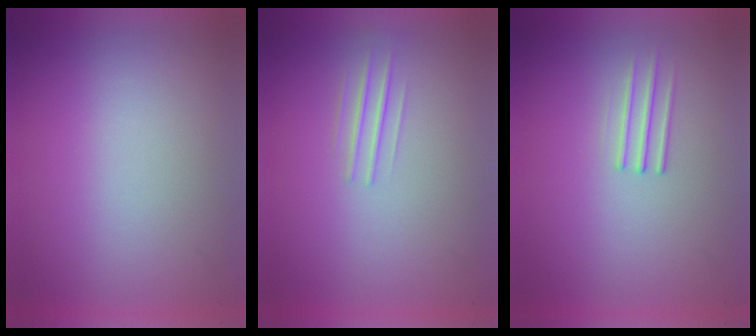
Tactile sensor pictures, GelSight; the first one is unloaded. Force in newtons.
{"total": 1.3}
{"total": 1.1}